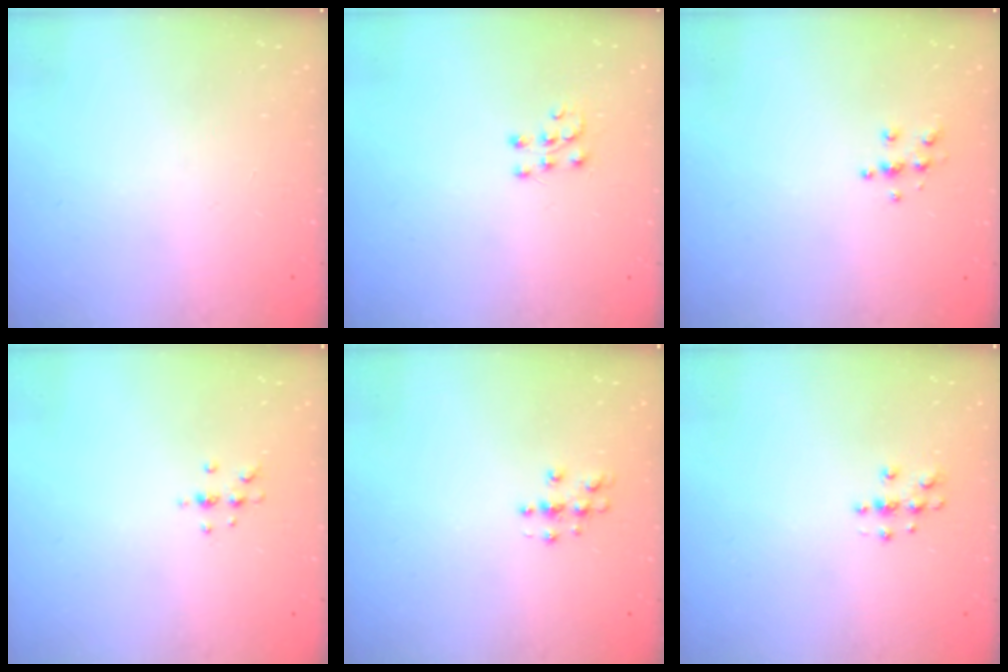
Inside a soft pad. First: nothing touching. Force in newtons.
{"total": 6.0, "press": 5.9, "slide": 0.4}
{"total": 5.5, "press": 5.5, "slide": 0.5}
{"total": 4.3, "press": 4.0, "slide": 1.4}
{"total": 4.1, "press": 4.1, "slide": 0.5}
{"total": 3.8, "press": 3.8, "slide": 0.4}